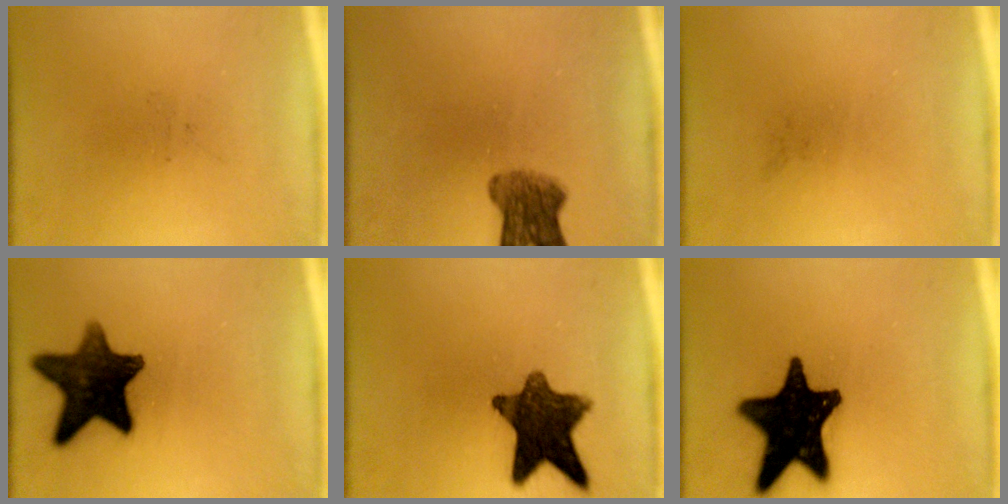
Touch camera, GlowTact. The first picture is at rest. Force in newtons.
{"total": 5.7}
{"total": 0.0}
{"total": 13.5}
{"total": 11.3}
{"total": 19.0}